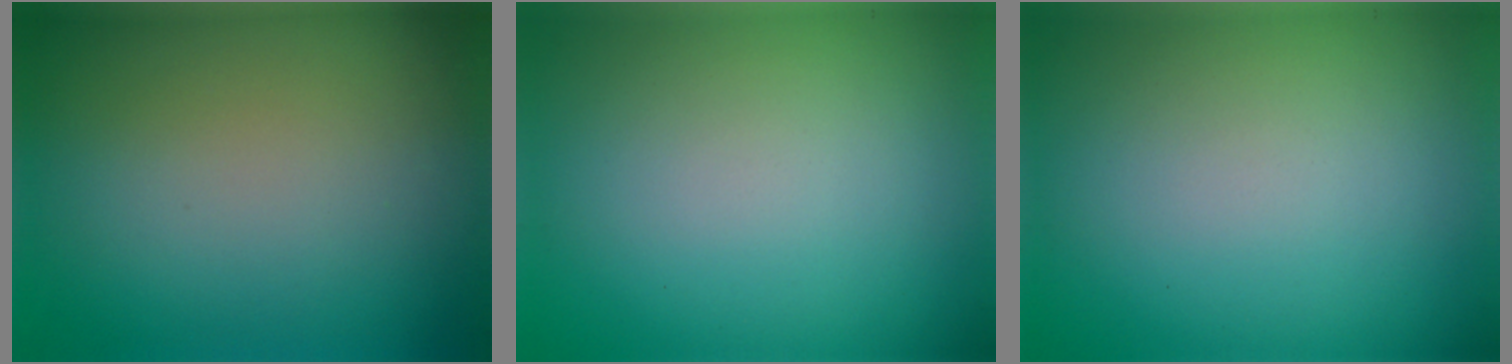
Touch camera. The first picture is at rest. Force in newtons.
{"total": 0.0}
{"total": 0.0}